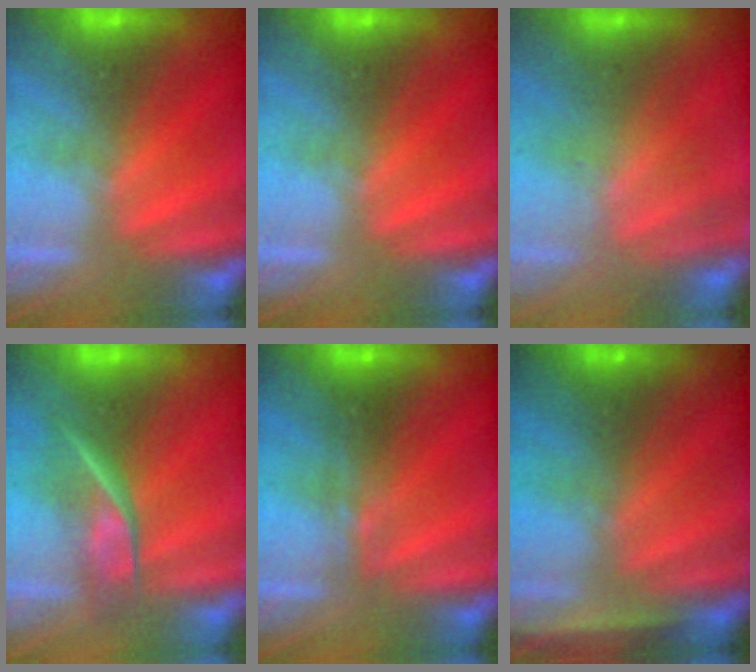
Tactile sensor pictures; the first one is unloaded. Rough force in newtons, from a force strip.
{"total": 0.0}
{"total": 4.6}
{"total": 2.4}
{"total": 2.3}
{"total": 1.9}